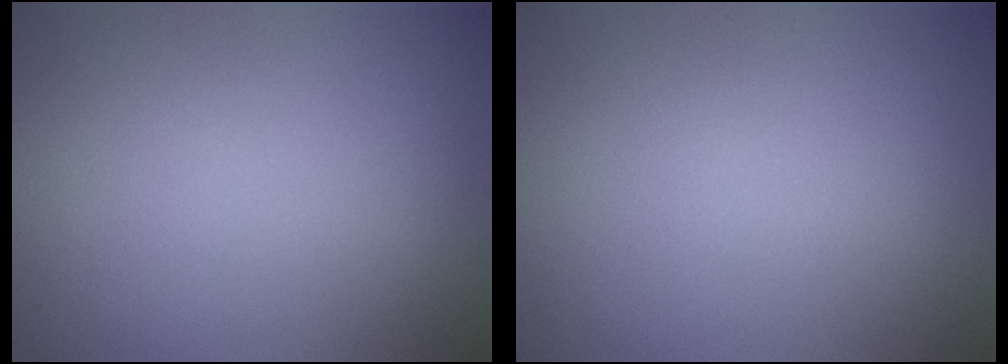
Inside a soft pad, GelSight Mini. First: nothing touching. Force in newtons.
{"total": 0.0}